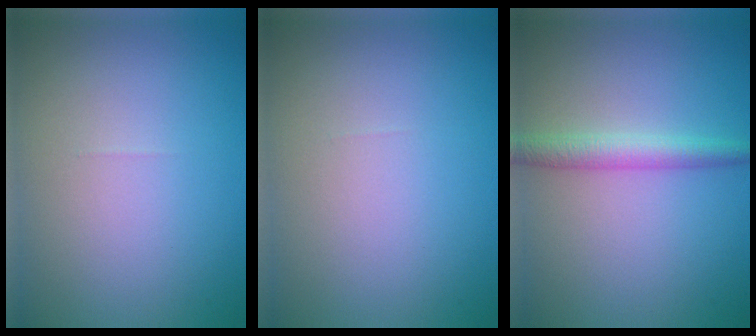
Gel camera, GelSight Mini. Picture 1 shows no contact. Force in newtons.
{"total": 0.0}
{"total": 2.6, "press": 2.6, "slide": 0.1}